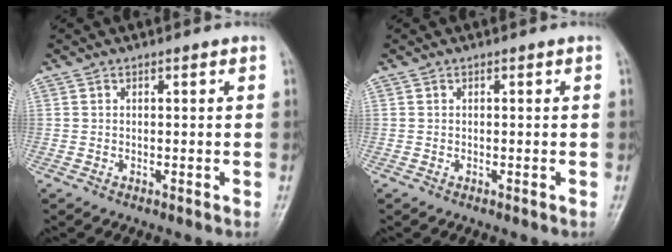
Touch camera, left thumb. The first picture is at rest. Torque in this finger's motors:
{"motor_torque": [0.01, 0.01, 0.00, -0.04, 0.00]}